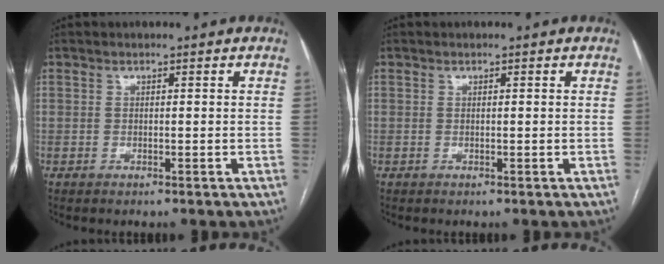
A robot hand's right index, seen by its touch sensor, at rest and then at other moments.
{"total": 0.0}